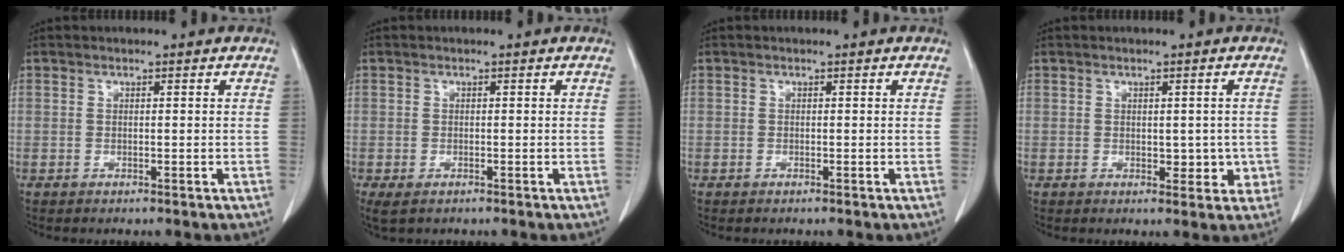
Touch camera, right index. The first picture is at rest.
{"total": 2.4, "force": [-1.3, 1.3, 1.6], "torque": [-0.038, -0.008, -0.014]}
{"total": 0.0}
{"total": 3.5, "force": [-0.4, 2.3, 2.7], "torque": [-0.023, 0.005, 0.002]}